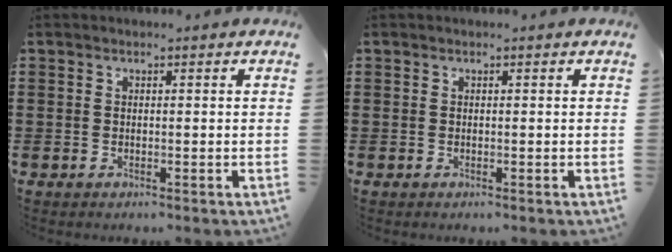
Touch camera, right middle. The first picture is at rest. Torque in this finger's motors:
{"motor_torque": [0.00, 0.00, 0.00, 0.00]}